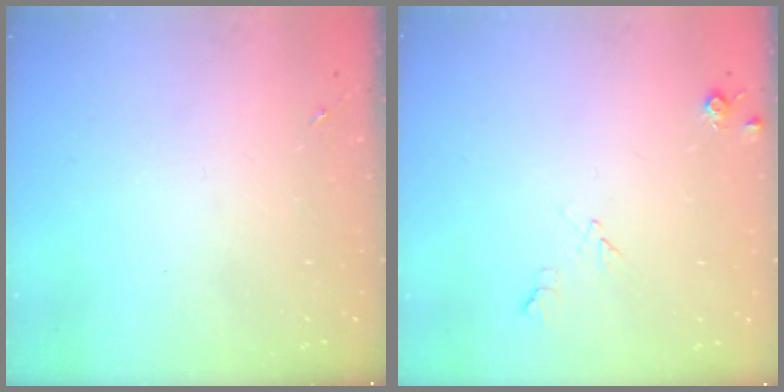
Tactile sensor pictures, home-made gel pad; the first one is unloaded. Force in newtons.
{"total": 5.8, "press": 5.8, "slide": 0.8}